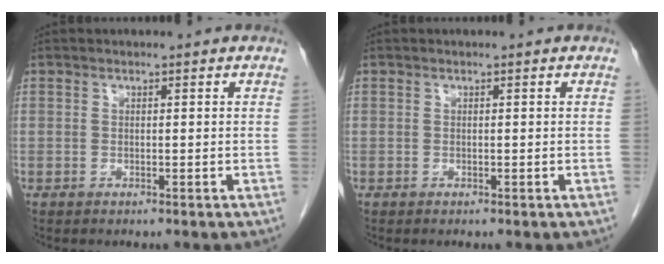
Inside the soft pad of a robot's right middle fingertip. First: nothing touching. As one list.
[{"total": 0.0}]